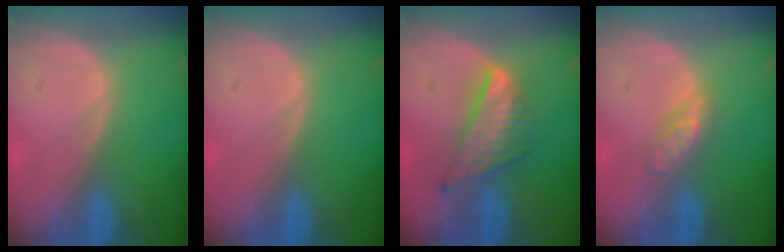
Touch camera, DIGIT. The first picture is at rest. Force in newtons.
{"total": 0.0}
{"total": 7.4, "press": 6.5, "slide": 3.6}
{"total": 3.1, "press": 3.0, "slide": 0.3}